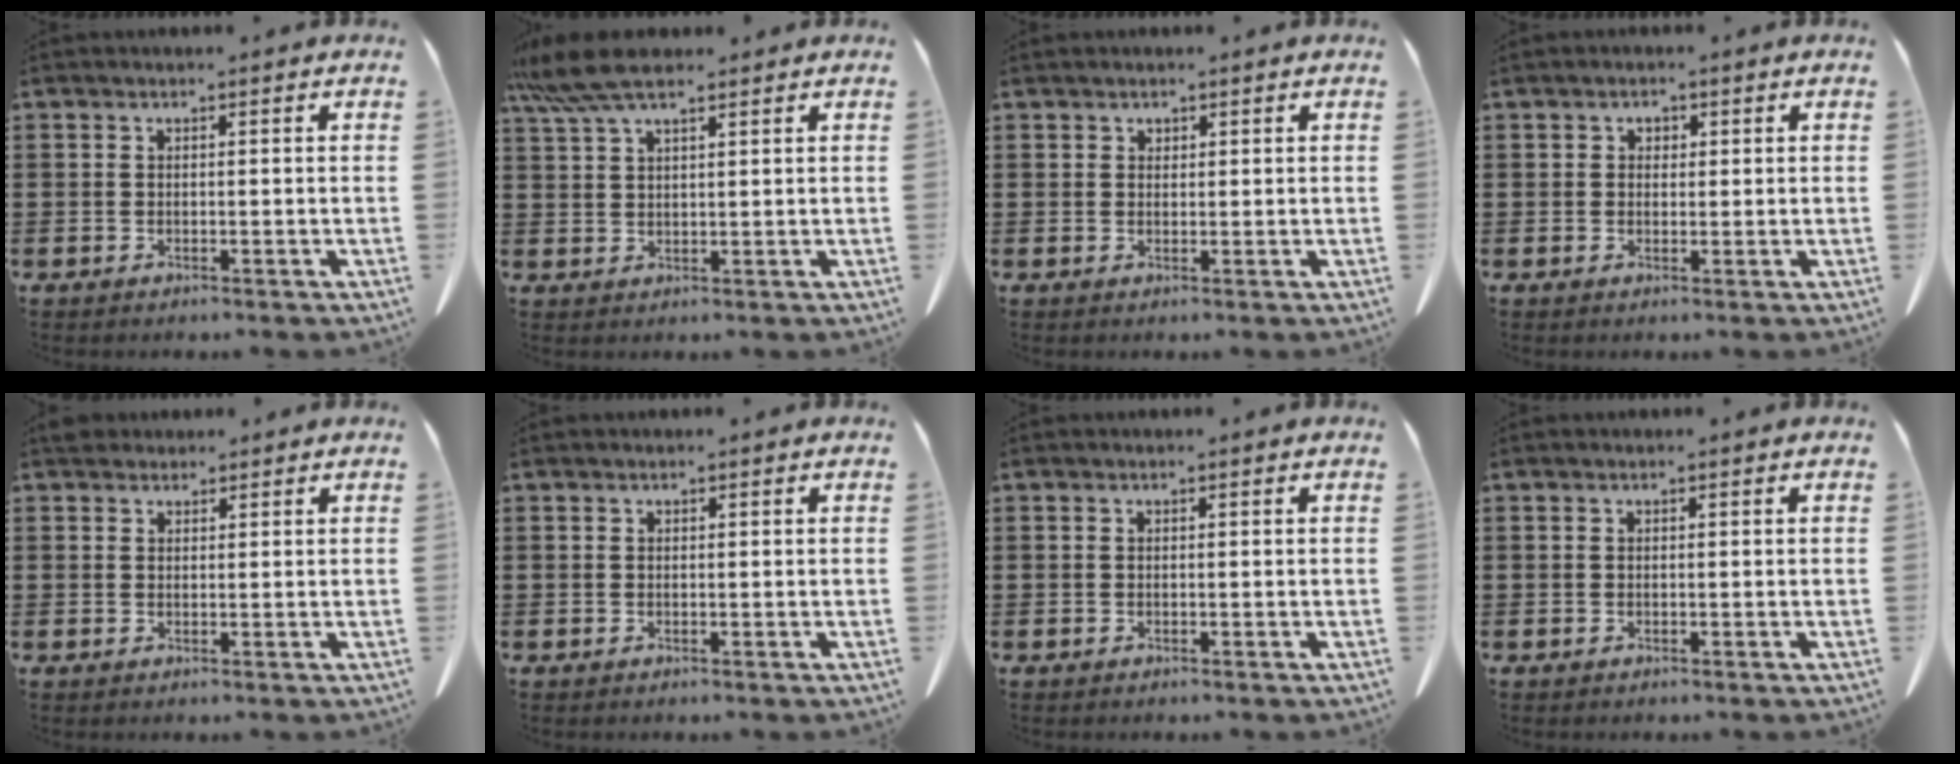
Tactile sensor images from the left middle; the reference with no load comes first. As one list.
[{"total": 6.8, "force": [5.1, 1.4, 4.2], "torque": [-0.102, -0.007, 0.093]}, {"total": 1.0, "force": [0.9, 0.4, 0.1], "torque": [0.003, -0.004, 0.016]}, {"total": 1.2, "force": [0.4, 1.0, 0.4], "torque": [-0.003, 0.001, 0.006]}, {"total": 2.1, "force": [1.8, 1.0, 0.5], "torque": [-0.007, 0.002, 0.034]}, {"total": 0.0}, {"total": 0.0}, {"total": 0.0}]